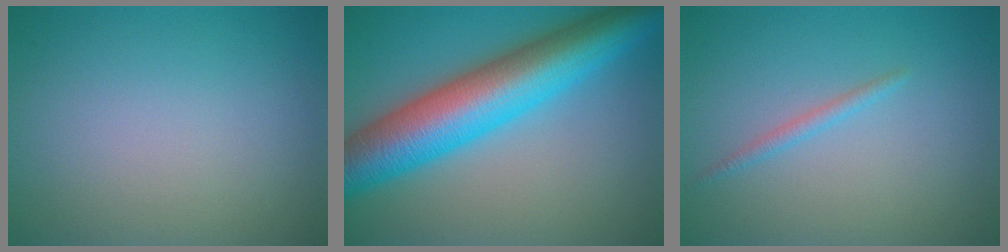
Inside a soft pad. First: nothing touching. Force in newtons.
{"total": 11.6, "press": 11.6, "slide": 0.2}
{"total": 1.0, "press": 1.0, "slide": 0.1}